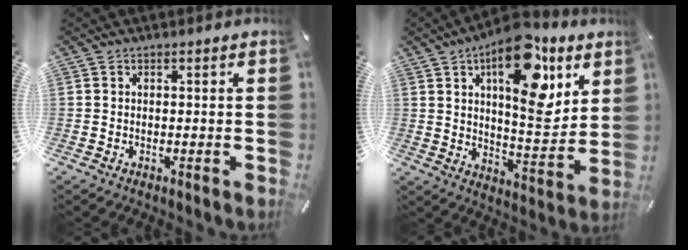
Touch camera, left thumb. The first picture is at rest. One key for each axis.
{"total": 19.2, "fx": 9.8, "fy": 8.9, "fz": 14.0, "tx": -0.194, "ty": -0.049, "tz": 0.159}